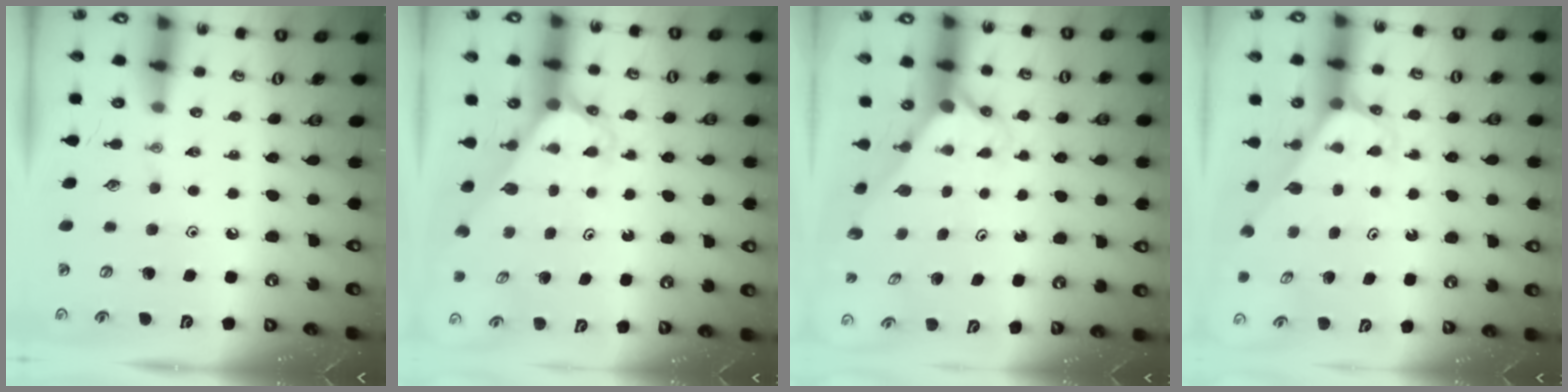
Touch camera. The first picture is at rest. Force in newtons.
{"total": 2.7, "press": 2.7, "slide": 0.2}
{"total": 2.2, "press": 2.2, "slide": 0.1}
{"total": 3.6, "press": 3.6, "slide": 0.3}